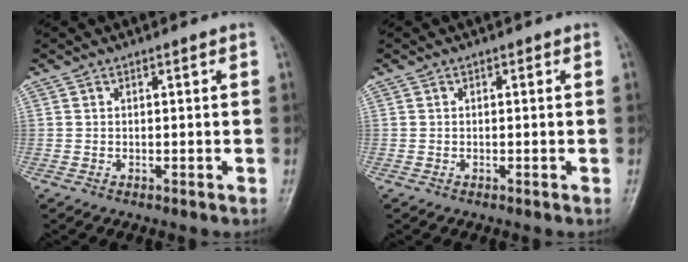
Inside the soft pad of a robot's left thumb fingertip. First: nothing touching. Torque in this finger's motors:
{"motor_torque": [-0.09, -0.06, 0.03, 0.01, 0.00]}